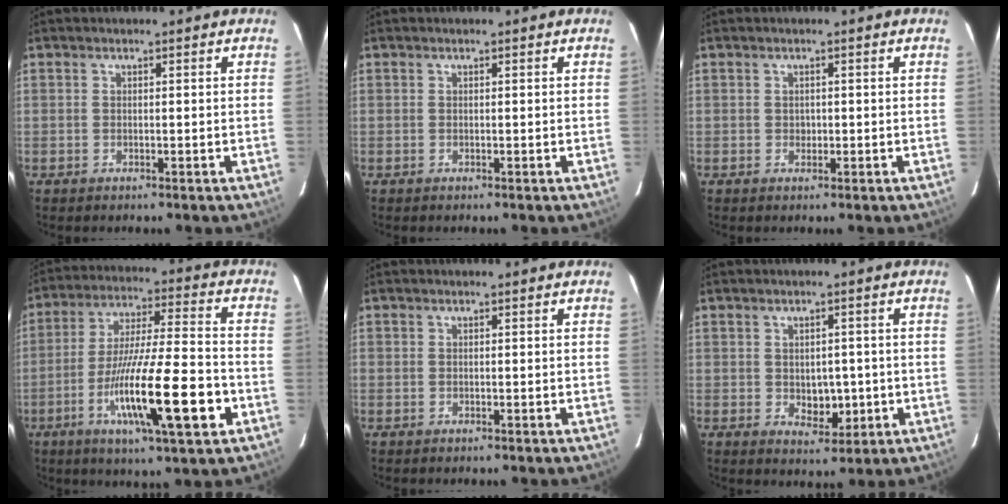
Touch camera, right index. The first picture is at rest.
{"total": 0.0}
{"total": 0.8, "force": [-0.1, 0.7, 0.4], "torque": [-0.006, 0.002, -0.001]}
{"total": 17.7, "force": [-6.2, 1.5, 16.5], "torque": [-0.286, -0.013, -0.102]}
{"total": 0.0}
{"total": 4.6, "force": [-0.5, 3.1, 3.3], "torque": [-0.038, 0.001, 0.004]}